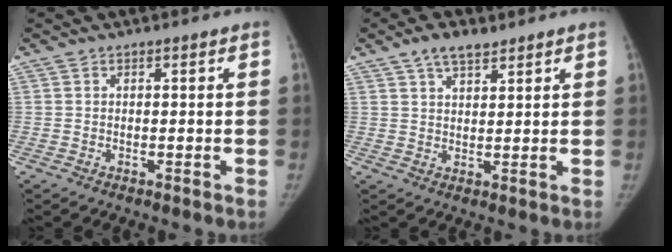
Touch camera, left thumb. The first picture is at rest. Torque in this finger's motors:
{"motor_torque": [-0.01, -0.02, 0.55, -0.43, 0.00]}